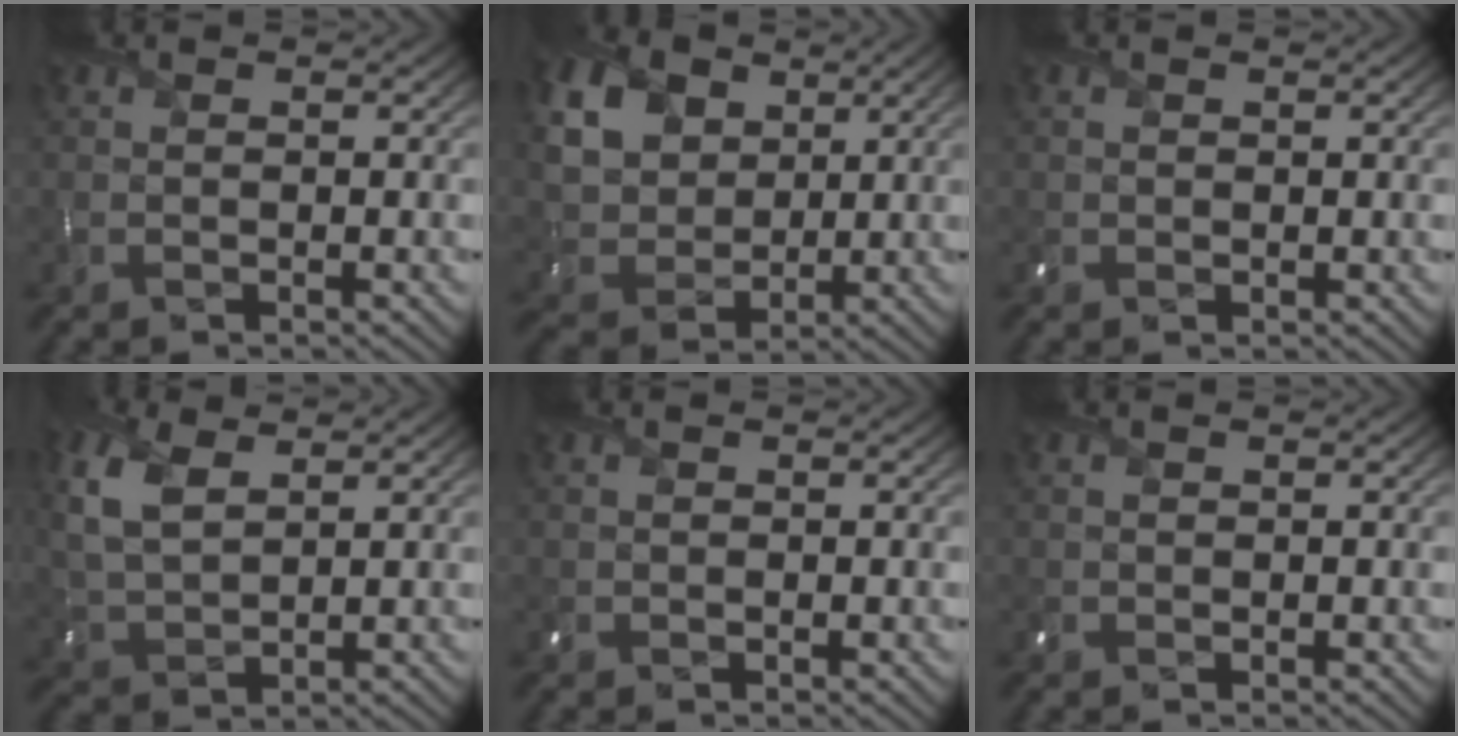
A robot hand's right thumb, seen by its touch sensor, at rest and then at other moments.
{"total": 12.2, "force": [4.9, 9.0, 6.5], "torque": [-0.186, 0.015, 0.103]}
{"total": 0.9, "force": [0.3, 0.7, 0.4], "torque": [-0.014, 0.002, 0.008]}
{"total": 7.5, "force": [3.2, 4.2, 5.3], "torque": [-0.160, 0.014, 0.066]}
{"total": 1.1, "force": [0.2, 0.8, 0.7], "torque": [-0.020, -0.001, 0.005]}
{"total": 0.9, "force": [0.4, 0.7, 0.5], "torque": [-0.014, 0.002, 0.008]}